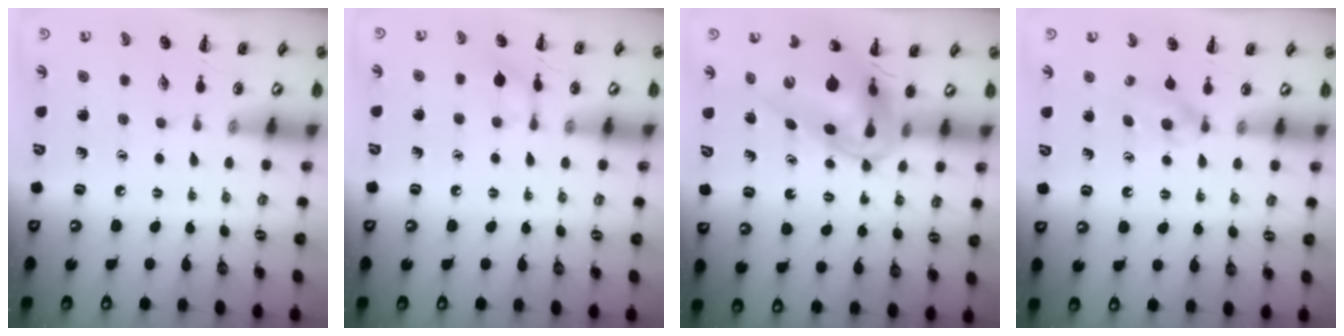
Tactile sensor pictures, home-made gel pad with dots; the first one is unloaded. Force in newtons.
{"total": 6.9, "press": 6.9, "slide": 0.5}
{"total": 15.2, "press": 14.5, "slide": 4.7}
{"total": 3.6, "press": 3.4, "slide": 1.4}